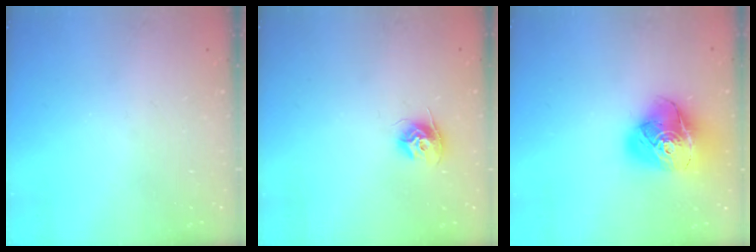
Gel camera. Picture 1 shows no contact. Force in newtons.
{"total": 9.7, "press": 9.7, "slide": 0.5}
{"total": 18.9, "press": 18.8, "slide": 2.1}